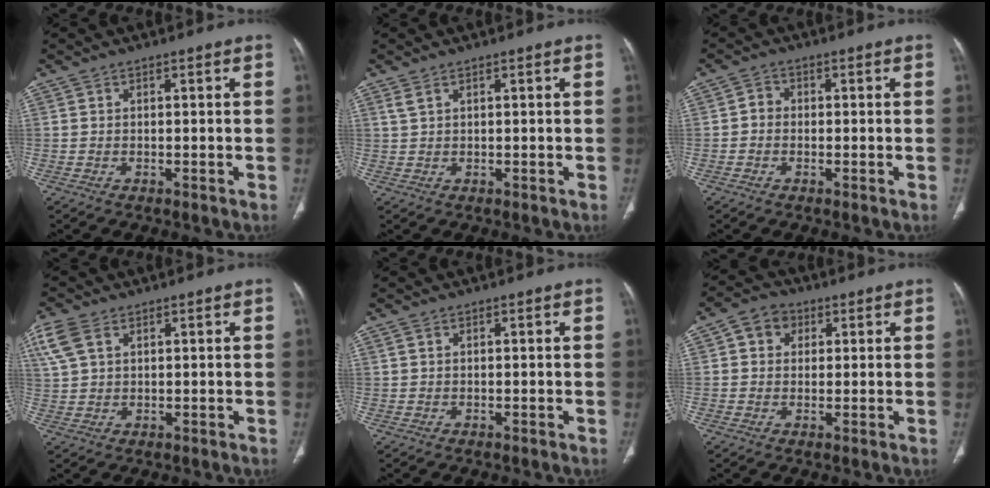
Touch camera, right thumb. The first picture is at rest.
{"total": 1.5, "force": [1.0, 0.5, 1.0], "torque": [-0.026, 0.006, 0.029]}
{"total": 2.0, "force": [-0.3, 1.8, 0.9], "torque": [-0.002, 0.008, -0.013]}
{"total": 7.3, "force": [3.5, 4.4, 4.6], "torque": [-0.125, 0.013, 0.078]}
{"total": 0.5, "force": [0.3, 0.2, 0.4], "torque": [-0.009, 0.006, 0.006]}
{"total": 5.2, "force": [1.6, 4.4, 2.2], "torque": [-0.013, 0.003, 0.021]}